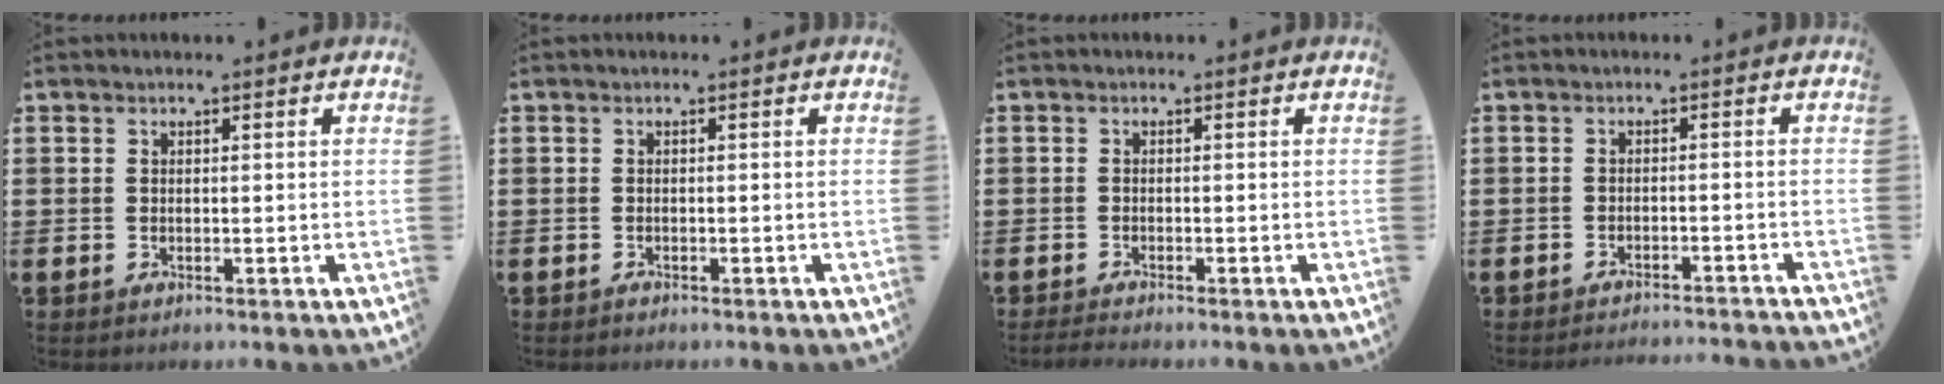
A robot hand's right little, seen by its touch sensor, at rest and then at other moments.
{"total": 0.0}
{"total": 0.8, "force": [-0.8, 0.0, 0.3], "torque": [-0.006, 0.000, -0.015]}
{"total": 1.6, "force": [-1.6, -0.2, 0.0], "torque": [-0.001, 0.005, -0.033]}